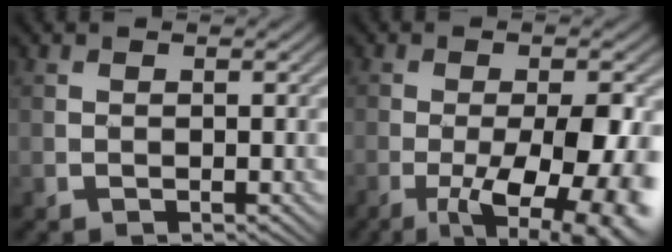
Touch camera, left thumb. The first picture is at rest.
{"total": 14.0, "force": [-4.8, 5.2, 12.0], "torque": [-0.171, -0.011, -0.061]}